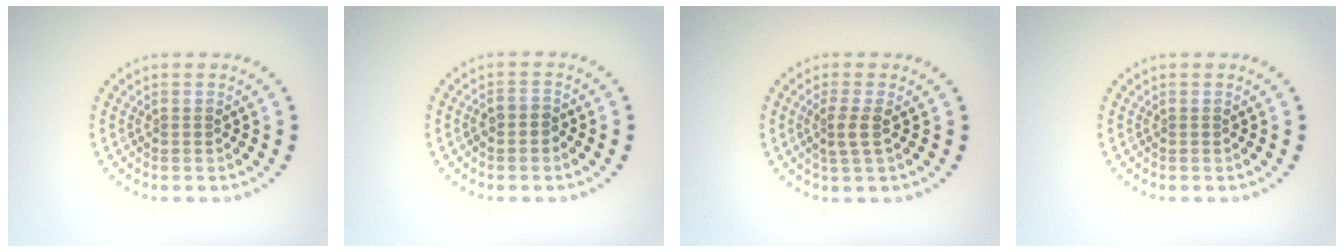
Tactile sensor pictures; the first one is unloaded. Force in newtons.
{"total": 1.5, "press": 1.3, "slide": 0.8}
{"total": 1.9, "press": 1.5, "slide": 1.2}
{"total": 0.0}